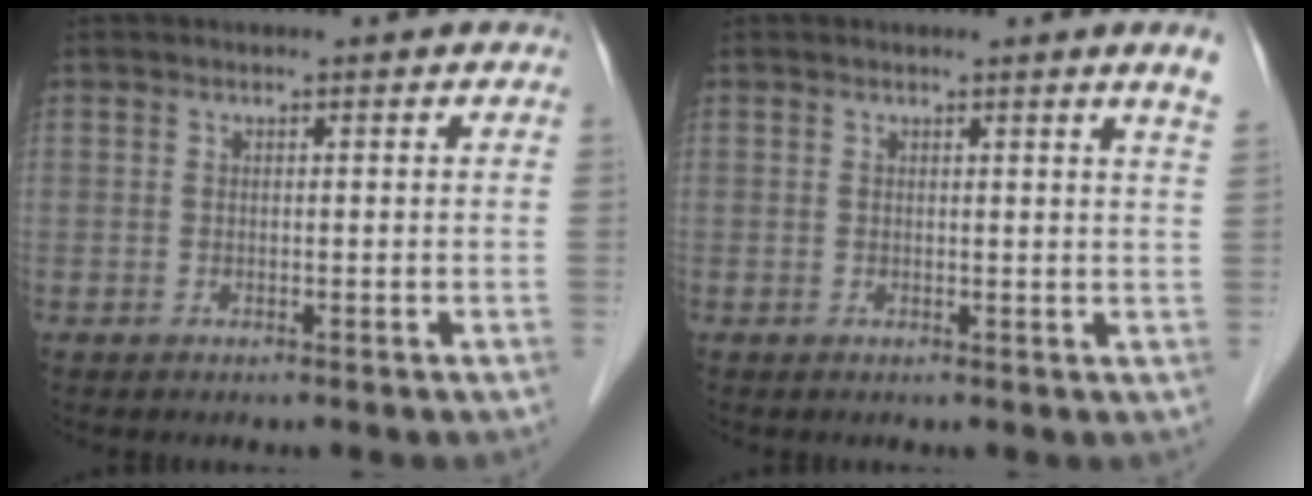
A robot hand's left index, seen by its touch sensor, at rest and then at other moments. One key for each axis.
{"total": 3.1, "fx": 2.5, "fy": -0.8, "fz": 1.6, "tx": -0.022, "ty": -0.017, "tz": 0.018}